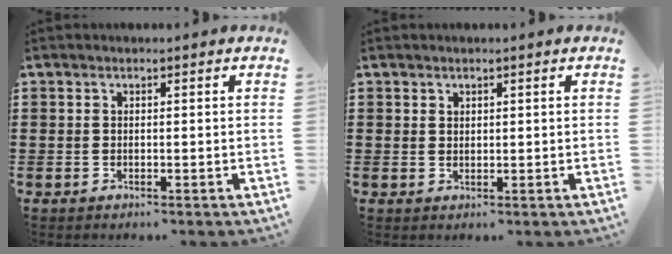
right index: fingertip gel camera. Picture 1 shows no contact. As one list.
[{"total": 1.2, "force": [1.0, 0.7, 0.2], "torque": [-0.005, 0.002, 0.019]}]